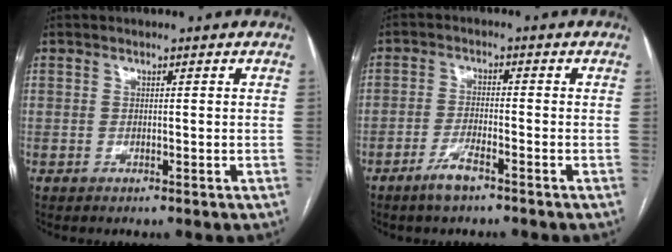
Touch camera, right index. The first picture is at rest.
{"total": 3.9, "force": [-2.8, 0.6, 2.7], "torque": [-0.055, -0.002, -0.053]}